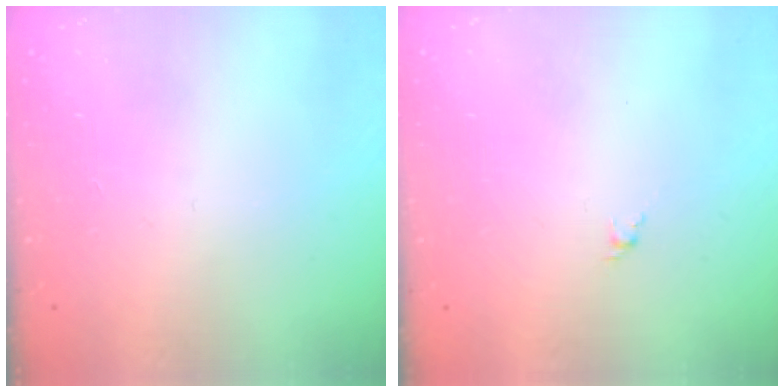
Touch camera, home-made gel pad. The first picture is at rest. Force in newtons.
{"total": 1.6, "press": 1.5, "slide": 0.6}